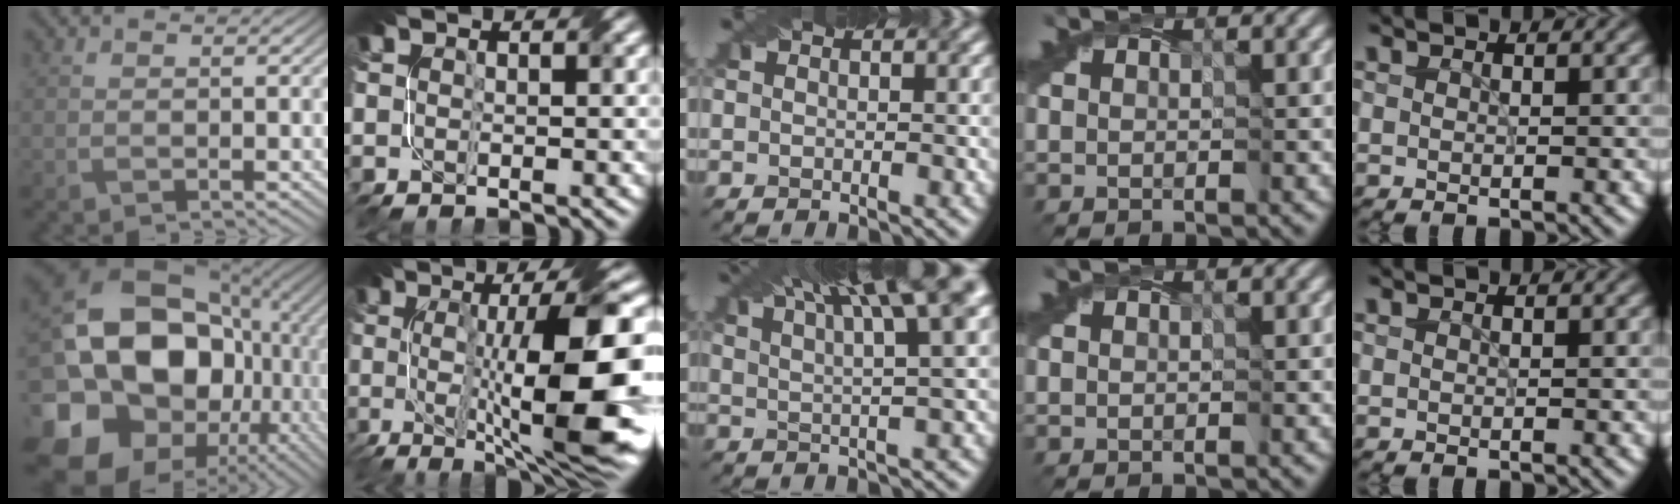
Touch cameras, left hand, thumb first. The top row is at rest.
{"thumb": {"total": 24.4, "force": [-1.6, 19.8, 14.0], "torque": [-0.321, -0.039, -0.040]}, "index": {"total": 14.8, "force": [-1.0, 3.8, 14.3], "torque": [-0.191, 0.000, -0.016]}, "middle": {"total": 12.6, "force": [7.5, 3.5, 9.5], "torque": [-0.106, 0.046, 0.083]}}